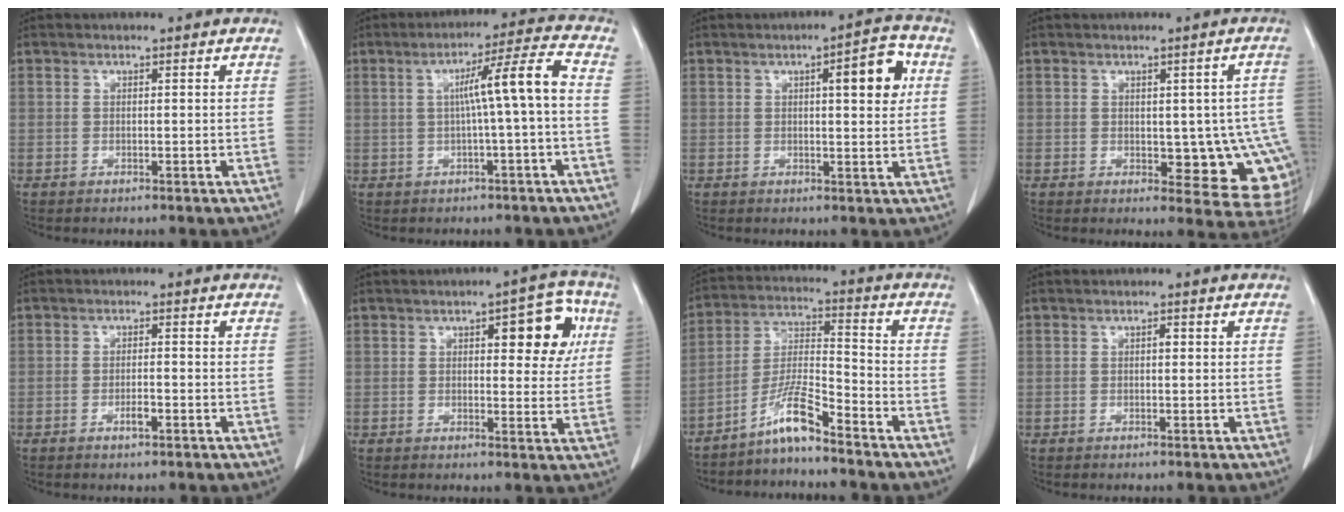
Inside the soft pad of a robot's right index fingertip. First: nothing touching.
{"total": 7.7, "force": [-0.1, -0.9, 7.6], "torque": [-0.117, 0.018, -0.001]}
{"total": 6.9, "force": [1.9, 1.5, 6.4], "torque": [-0.085, 0.010, 0.023]}
{"total": 10.6, "force": [-1.1, 4.6, 9.5], "torque": [-0.086, 0.005, -0.003]}
{"total": 2.0, "force": [-1.0, 0.4, 1.7], "torque": [-0.027, 0.000, -0.016]}
{"total": 8.6, "force": [2.9, 3.1, 7.5], "torque": [-0.079, 0.019, 0.031]}
{"total": 7.5, "force": [-5.8, 0.0, 4.6], "torque": [-0.099, -0.006, -0.116]}
{"total": 0.7, "force": [0.1, 0.3, 0.6], "torque": [-0.008, 0.002, 0.000]}